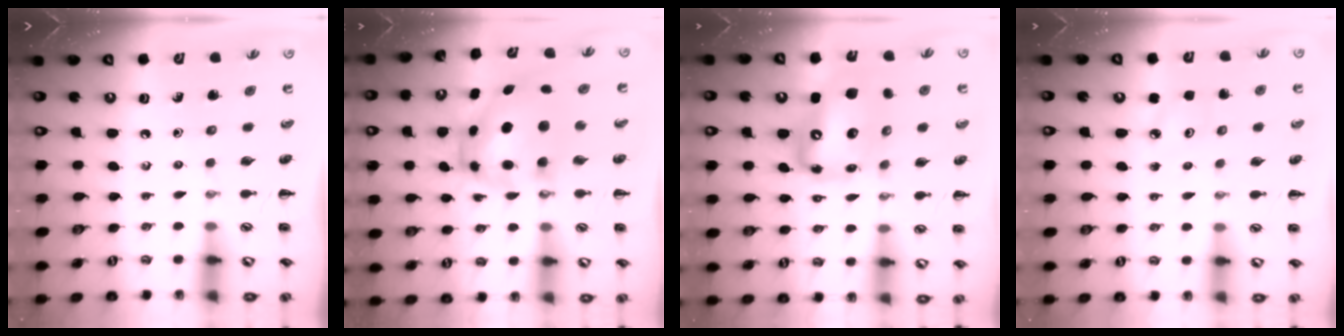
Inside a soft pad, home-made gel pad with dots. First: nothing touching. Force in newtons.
{"total": 7.0, "press": 6.8, "slide": 1.9}
{"total": 14.5, "press": 13.9, "slide": 4.0}
{"total": 4.8, "press": 4.5, "slide": 1.4}